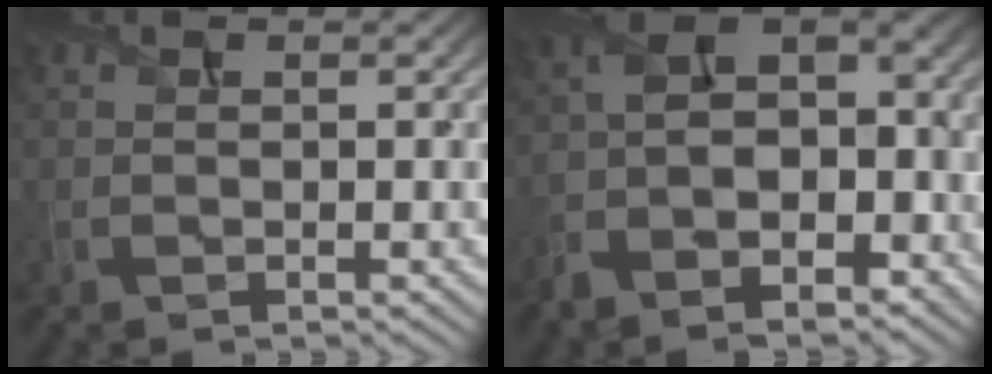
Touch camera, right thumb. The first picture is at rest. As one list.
[{"total": 12.4, "force": [-5.7, 6.9, 8.6], "torque": [-0.171, -0.036, -0.097]}]